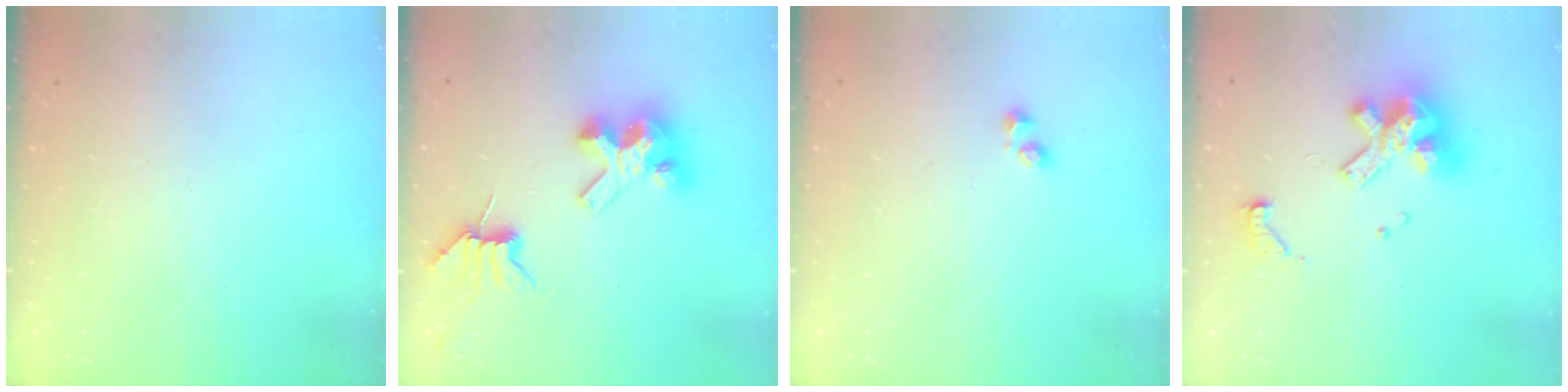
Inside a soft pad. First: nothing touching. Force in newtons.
{"total": 8.7, "press": 8.7, "slide": 0.7}
{"total": 2.2, "press": 2.0, "slide": 0.9}
{"total": 13.1, "press": 13.0, "slide": 1.3}